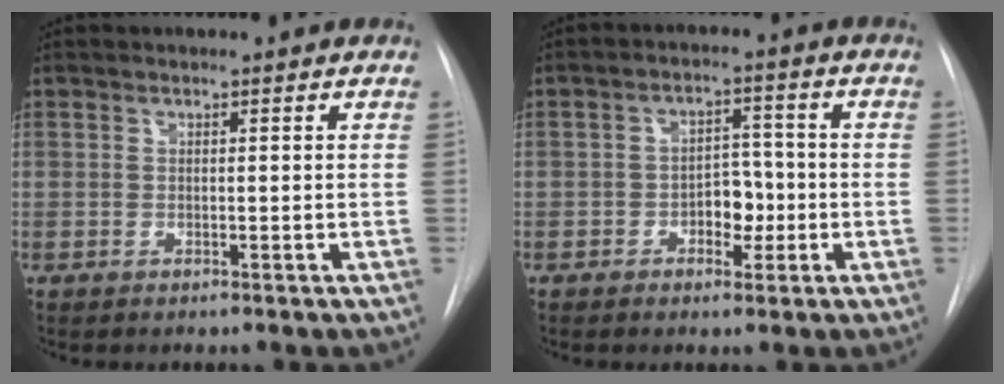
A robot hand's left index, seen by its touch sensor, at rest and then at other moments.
{"total": 4.8, "force": [-1.5, 3.0, 3.5], "torque": [-0.045, 0.011, -0.024]}